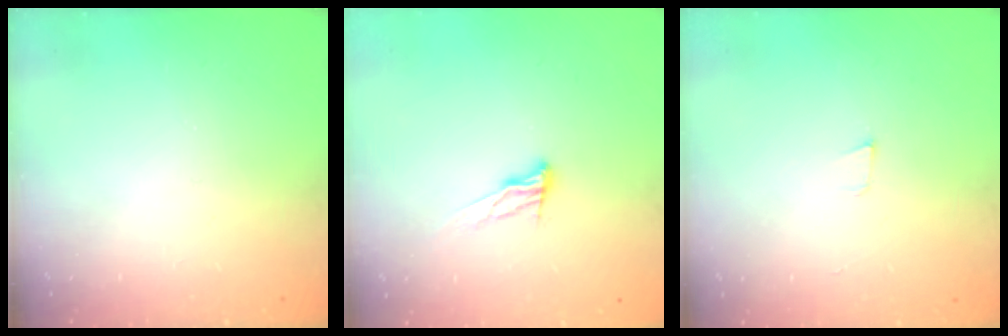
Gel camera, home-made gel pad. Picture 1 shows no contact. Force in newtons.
{"total": 9.2, "press": 8.9, "slide": 2.5}
{"total": 3.3, "press": 2.0, "slide": 2.6}